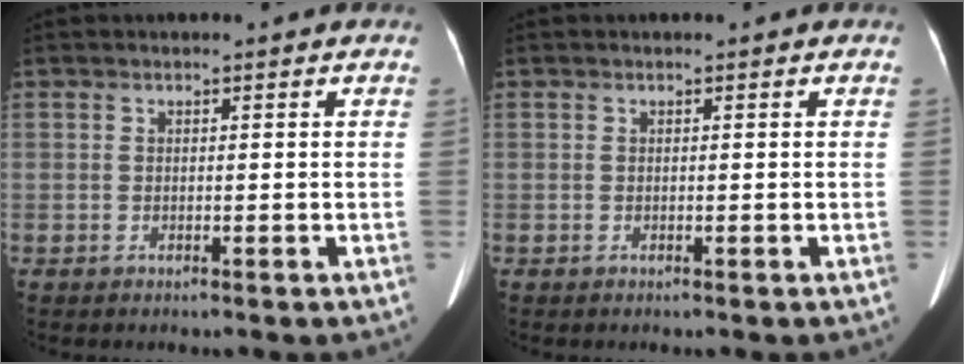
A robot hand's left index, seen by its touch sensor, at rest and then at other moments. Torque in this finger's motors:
{"motor_torque": [0.00, 0.00, 0.02, -0.01]}